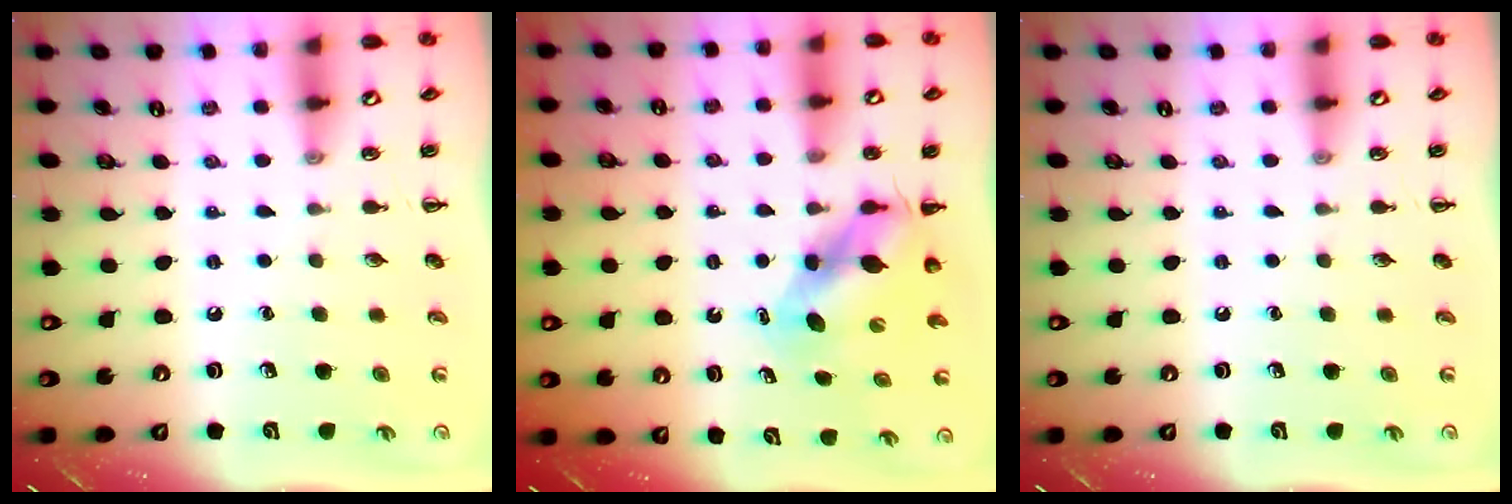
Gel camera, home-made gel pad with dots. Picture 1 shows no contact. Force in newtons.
{"total": 6.9, "press": 6.9, "slide": 0.6}
{"total": 0.0}